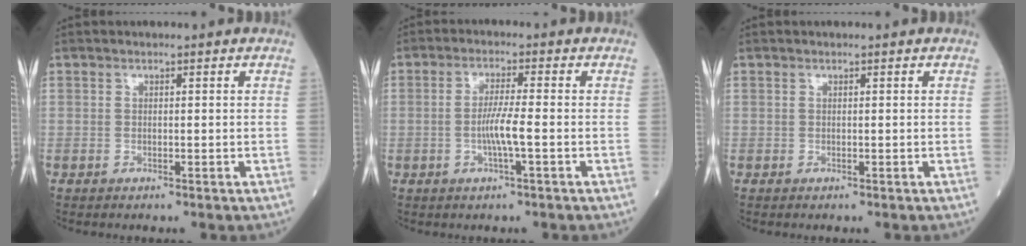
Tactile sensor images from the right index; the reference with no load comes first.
{"total": 4.5, "force": [-1.0, -0.2, 4.3], "torque": [-0.088, -0.001, -0.021]}
{"total": 0.0}